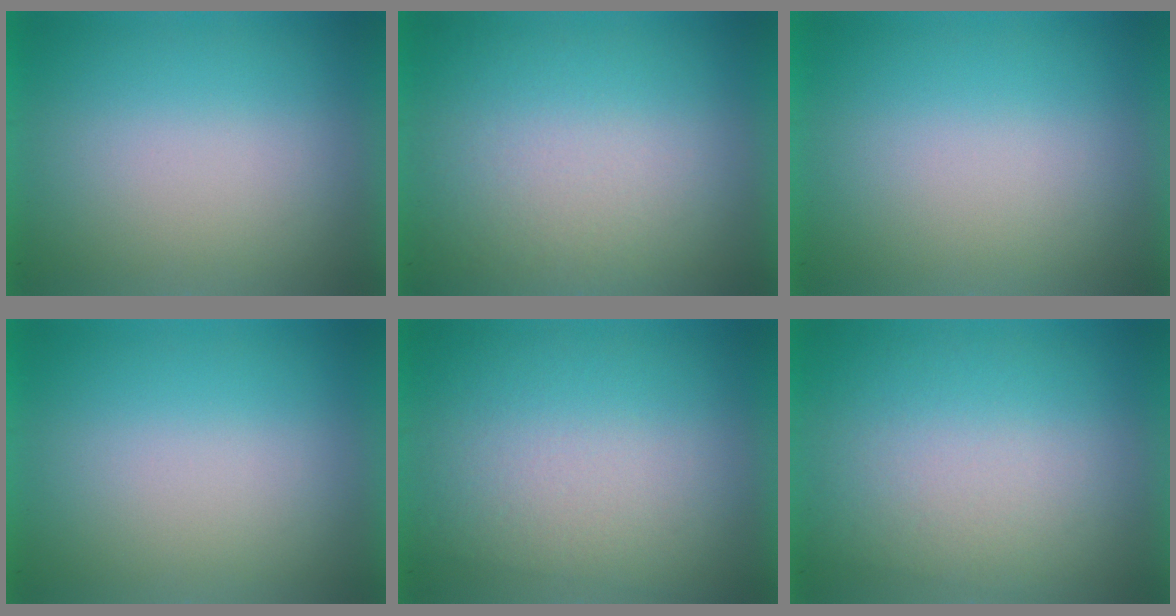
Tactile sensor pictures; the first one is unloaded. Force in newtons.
{"total": 2.6}
{"total": 0.0}
{"total": 0.0}
{"total": 2.9}
{"total": 2.6}